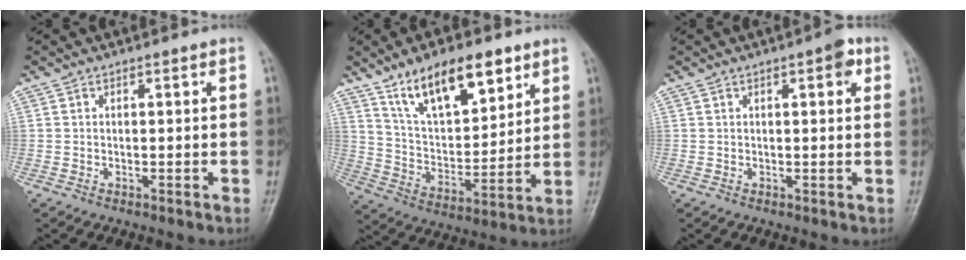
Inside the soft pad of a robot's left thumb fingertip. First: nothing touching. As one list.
[{"total": 16.6, "force": [10.2, 7.3, 10.8], "torque": [-0.139, -0.048, 0.185]}, {"total": 3.2, "force": [1.3, 1.1, 2.7], "torque": [-0.028, 0.001, 0.012]}]